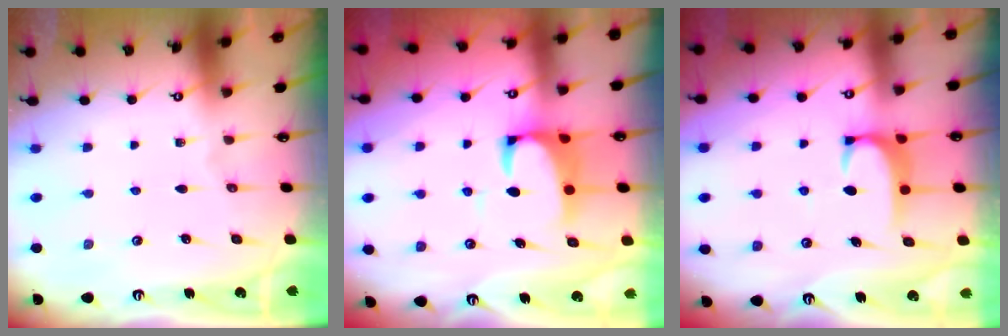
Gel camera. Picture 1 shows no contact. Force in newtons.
{"total": 3.5, "press": 3.3, "slide": 1.0}
{"total": 2.0, "press": 1.9, "slide": 0.6}